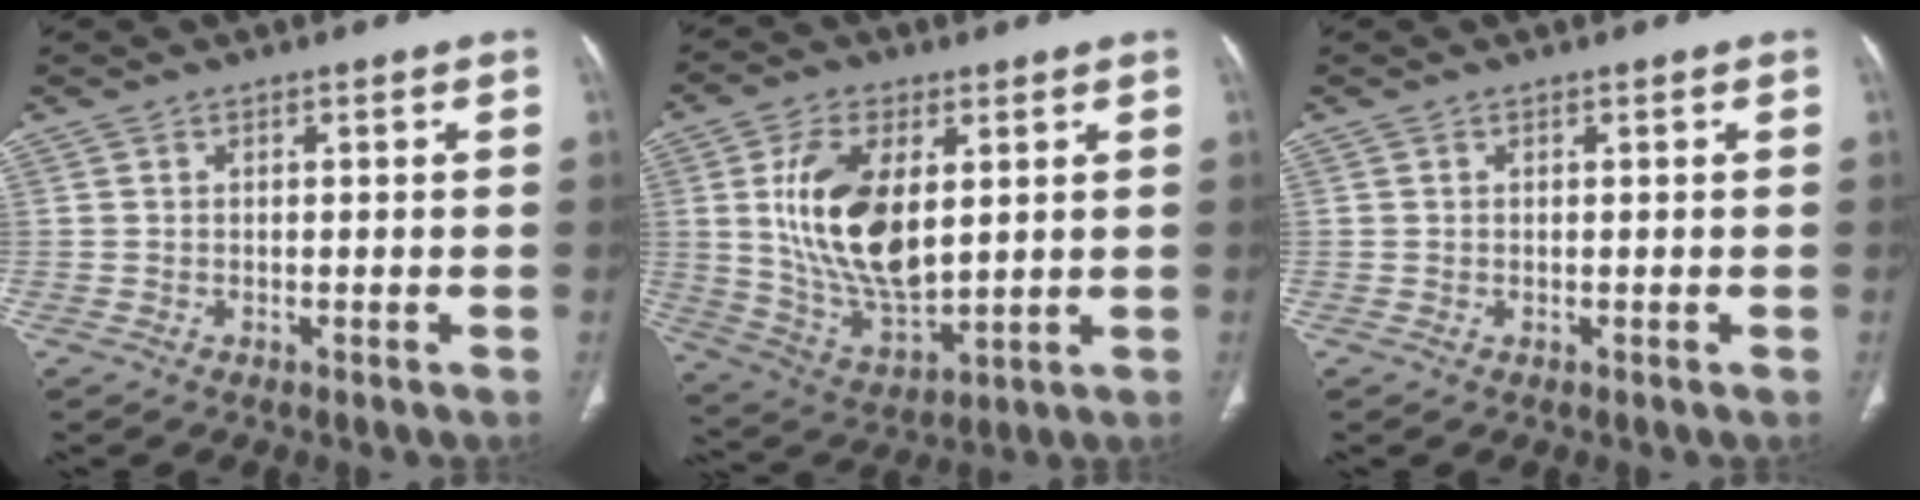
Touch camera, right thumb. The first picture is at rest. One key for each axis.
{"total": 16.8, "fx": 3.4, "fy": 8.9, "fz": 13.8, "tx": -0.249, "ty": -0.020, "tz": 0.075}
{"total": 0.0}